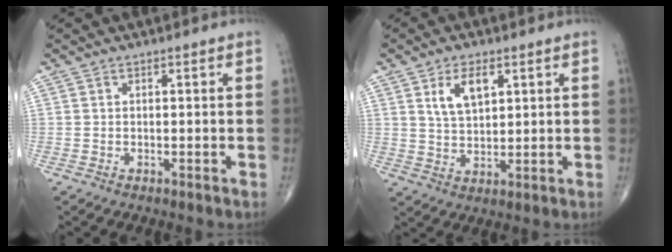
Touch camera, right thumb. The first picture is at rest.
{"total": 6.8, "force": [2.9, 3.5, 5.0], "torque": [-0.083, -0.014, 0.059]}